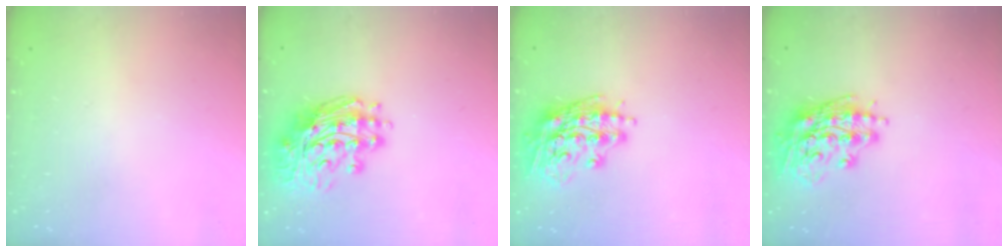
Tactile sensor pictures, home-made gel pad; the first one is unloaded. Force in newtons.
{"total": 15.0, "press": 14.9, "slide": 1.6}
{"total": 16.1, "press": 15.9, "slide": 2.1}
{"total": 16.1, "press": 15.9, "slide": 2.1}